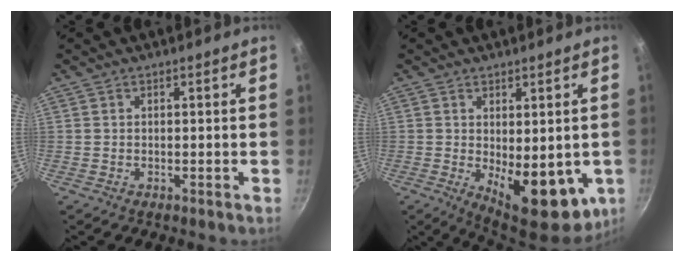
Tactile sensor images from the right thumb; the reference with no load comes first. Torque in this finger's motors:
{"motor_torque": [-0.47, 0.89, 0.68, 0.65, 0.09]}